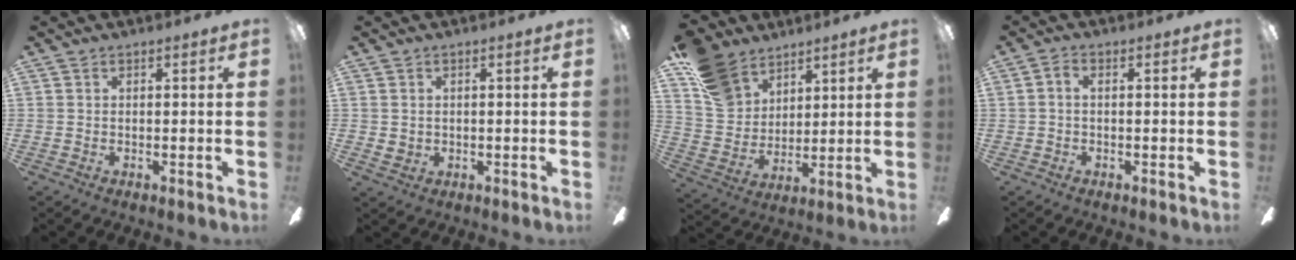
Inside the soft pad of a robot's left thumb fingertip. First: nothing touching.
{"total": 1.6, "force": [0.6, 1.5, 0.3], "torque": [-0.007, 0.002, 0.011]}
{"total": 14.6, "force": [9.8, 9.6, 5.0], "torque": [-0.116, -0.036, 0.200]}
{"total": 1.7, "force": [-0.4, 0.8, 1.4], "torque": [-0.027, 0.007, -0.008]}